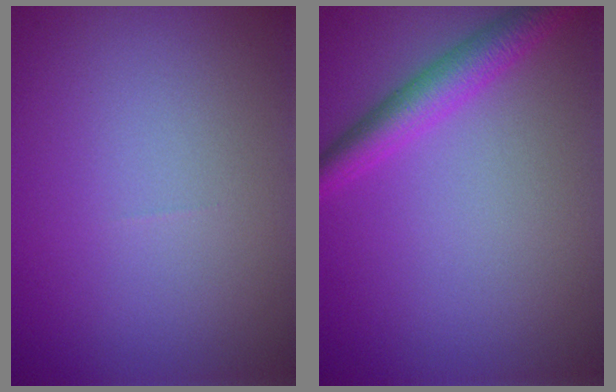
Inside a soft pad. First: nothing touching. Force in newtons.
{"total": 3.4, "press": 3.4, "slide": 0.1}